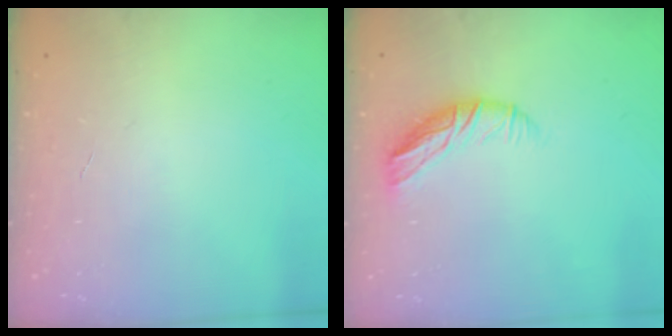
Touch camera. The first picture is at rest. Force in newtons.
{"total": 10.0, "press": 9.9, "slide": 1.3}